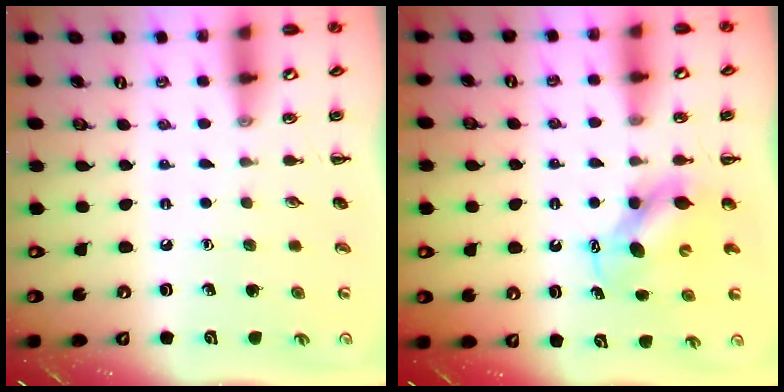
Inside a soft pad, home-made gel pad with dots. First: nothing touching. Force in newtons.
{"total": 6.7, "press": 6.6, "slide": 0.7}